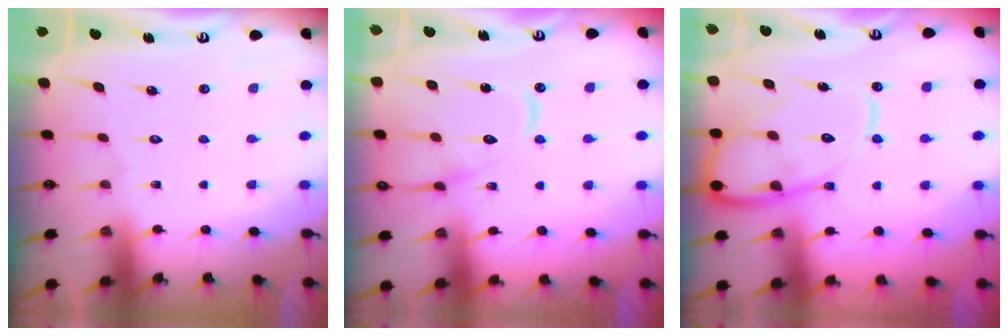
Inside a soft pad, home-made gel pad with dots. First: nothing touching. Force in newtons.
{"total": 12.7, "press": 12.7, "slide": 1.1}
{"total": 12.8, "press": 12.8, "slide": 1.3}